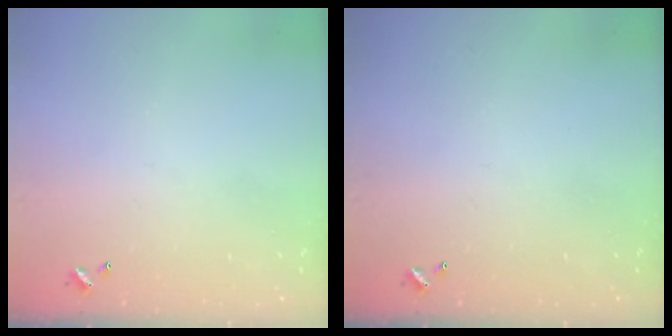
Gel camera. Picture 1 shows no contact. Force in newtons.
{"total": 0.0}